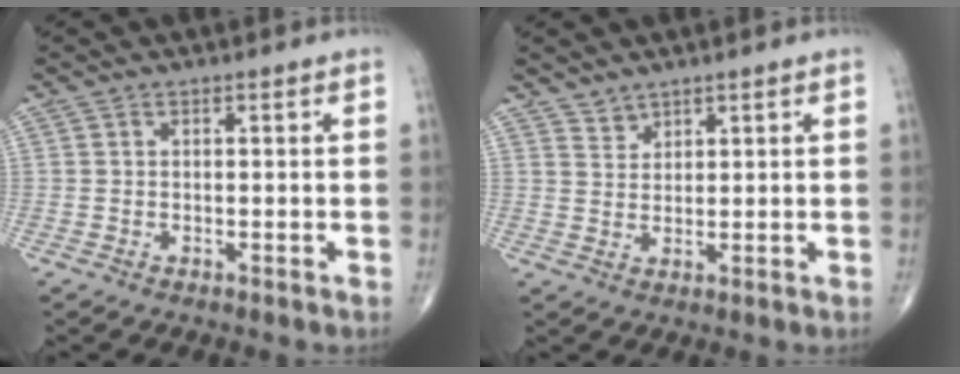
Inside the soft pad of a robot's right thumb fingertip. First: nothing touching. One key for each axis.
{"total": 2.2, "fx": 2.0, "fy": 1.0, "fz": 0.0, "tx": 0.013, "ty": -0.015, "tz": 0.036}